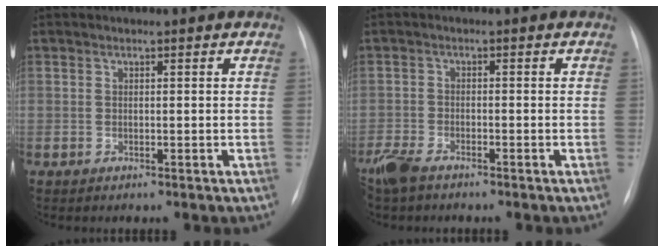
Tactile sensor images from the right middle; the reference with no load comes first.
{"total": 4.4, "force": [-3.6, 1.4, 2.2], "torque": [-0.049, -0.009, -0.068]}